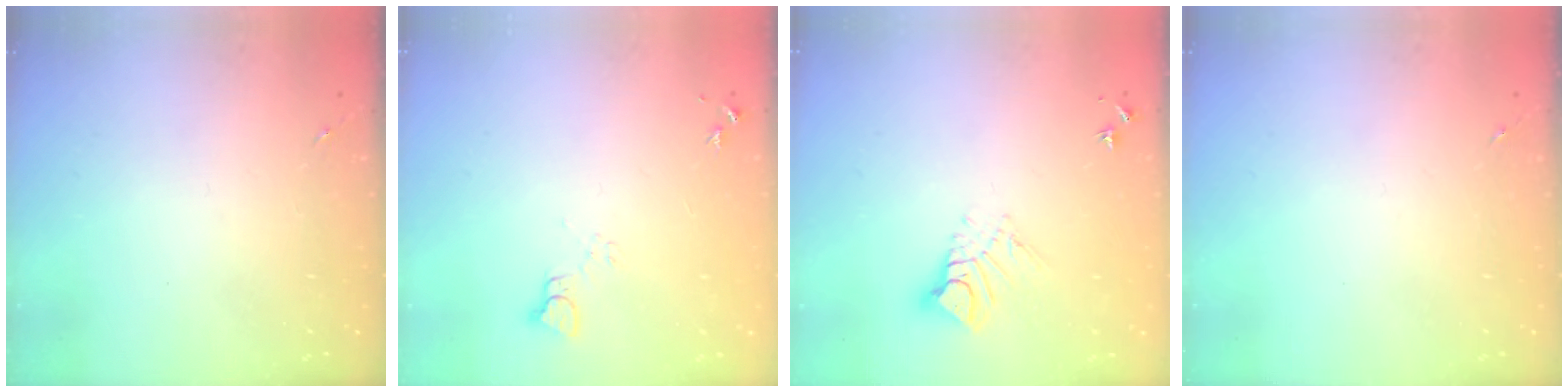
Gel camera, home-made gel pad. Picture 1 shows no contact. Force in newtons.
{"total": 3.5, "press": 3.5, "slide": 0.4}
{"total": 9.1, "press": 9.0, "slide": 1.0}
{"total": 0.0}